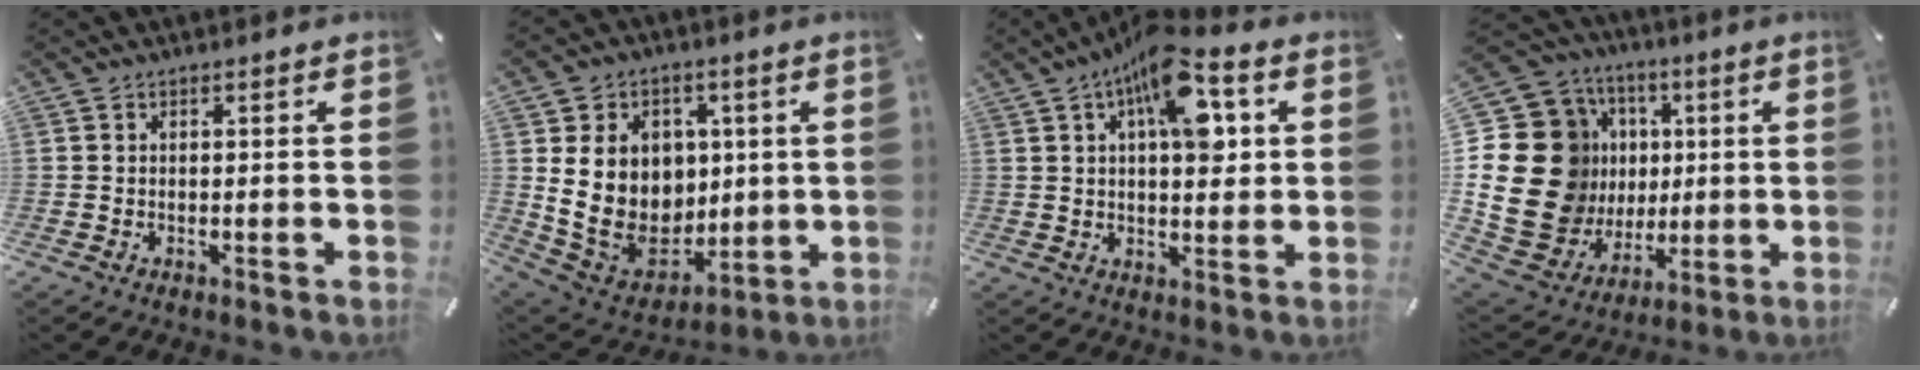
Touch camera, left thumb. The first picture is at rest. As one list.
[{"total": 16.7, "force": [2.9, 14.2, 8.4], "torque": [-0.151, -0.027, 0.066]}, {"total": 13.9, "force": [5.5, 6.5, 11.0], "torque": [-0.157, -0.020, 0.090]}, {"total": 25.7, "force": [2.7, 21.7, 13.5], "torque": [-0.280, -0.035, 0.094]}]